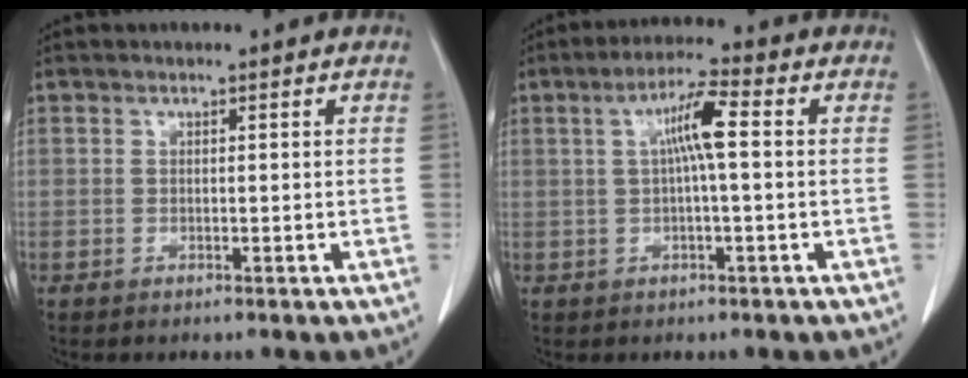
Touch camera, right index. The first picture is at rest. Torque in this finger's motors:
{"motor_torque": [0.80, 0.19, 0.39, 0.13]}